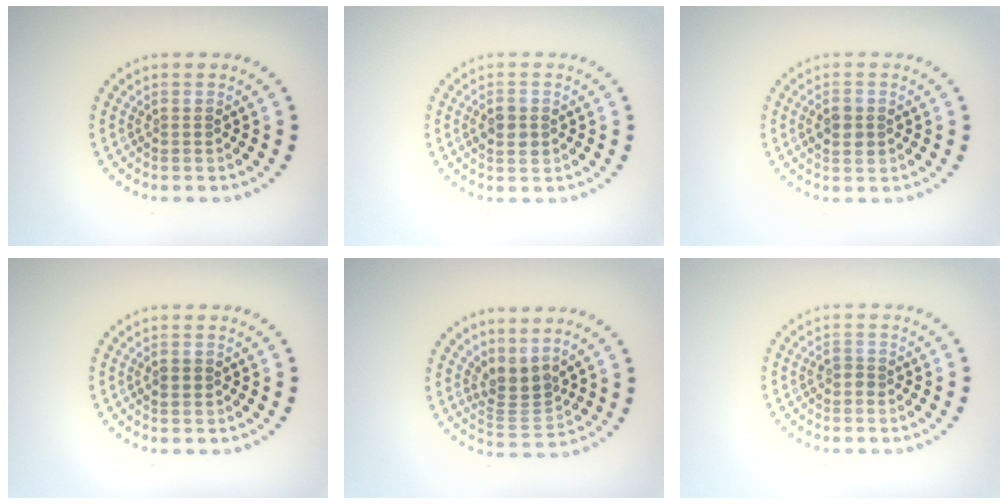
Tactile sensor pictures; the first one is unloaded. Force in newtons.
{"total": 2.0, "press": 2.0, "slide": 0.0}
{"total": 2.0, "press": 2.0, "slide": 0.0}
{"total": 0.7, "press": 0.7, "slide": 0.1}
{"total": 2.8, "press": 1.9, "slide": 2.1}
{"total": 1.0, "press": 0.9, "slide": 0.5}